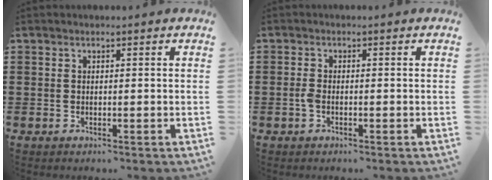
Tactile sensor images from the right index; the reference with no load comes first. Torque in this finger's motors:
{"motor_torque": [0.42, -0.45, 0.21, 0.06]}